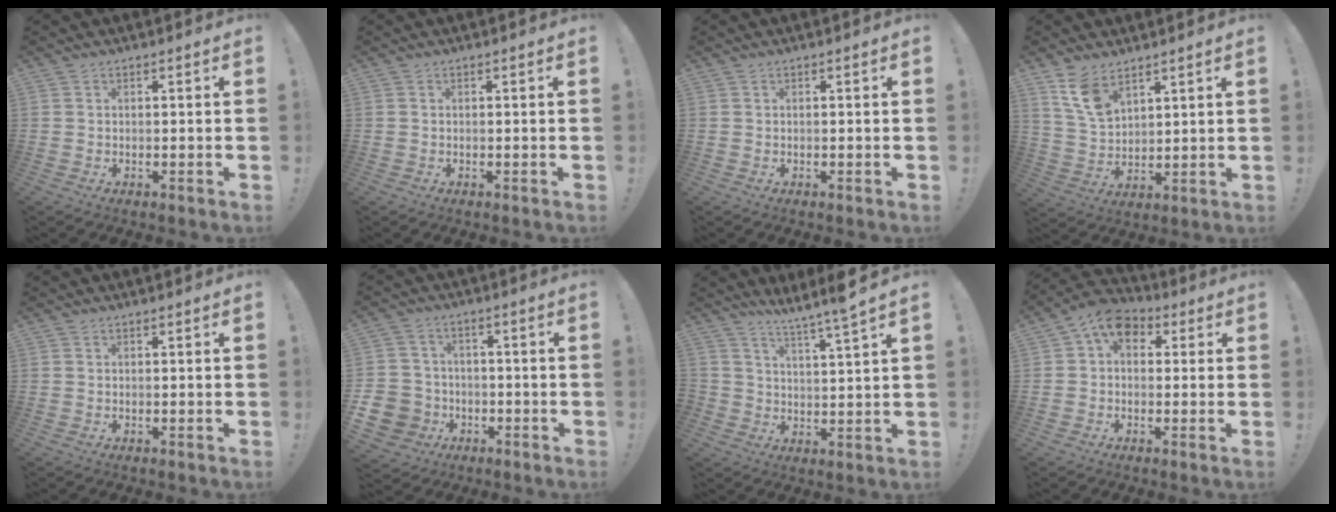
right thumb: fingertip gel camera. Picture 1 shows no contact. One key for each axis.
{"total": 0.0}
{"total": 0.0}
{"total": 9.5, "fx": 6.6, "fy": 4.9, "fz": 4.8, "tx": -0.090, "ty": -0.032, "tz": 0.130}
{"total": 0.0}
{"total": 9.9, "fx": -3.3, "fy": 8.8, "fz": 2.9, "tx": -0.069, "ty": 0.023, "tz": -0.055}
{"total": 6.7, "fx": 5.6, "fy": -0.1, "fz": 3.8, "tx": -0.055, "ty": -0.045, "tz": 0.091}
{"total": 7.6, "fx": 2.9, "fy": 5.3, "fz": 4.7, "tx": -0.074, "ty": -0.004, "tz": 0.059}